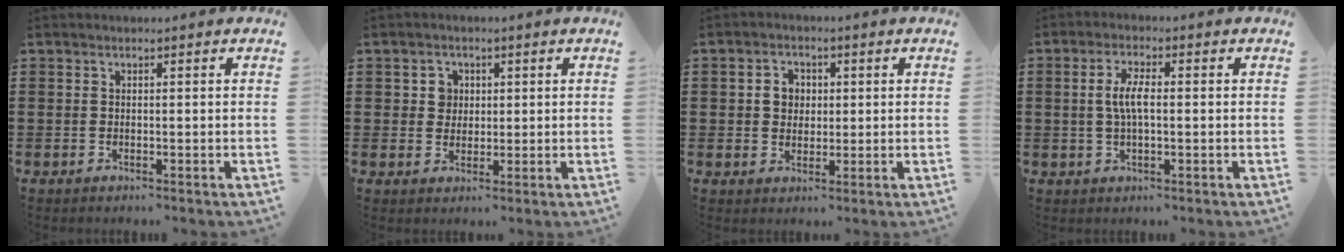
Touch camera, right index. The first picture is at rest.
{"total": 2.9, "force": [0.7, 2.6, 1.0], "torque": [-0.031, 0.011, 0.010]}
{"total": 3.3, "force": [0.3, 2.9, 1.5], "torque": [-0.041, 0.012, 0.002]}
{"total": 4.3, "force": [0.0, 1.3, 4.1], "torque": [-0.082, 0.001, -0.005]}